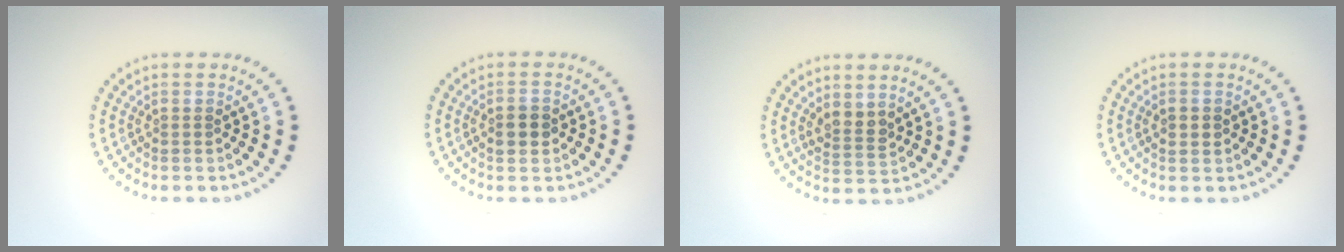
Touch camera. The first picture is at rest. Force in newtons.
{"total": 2.3, "press": 2.3, "slide": 0.0}
{"total": 2.0, "press": 1.7, "slide": 1.1}
{"total": 1.9, "press": 1.9, "slide": 0.1}